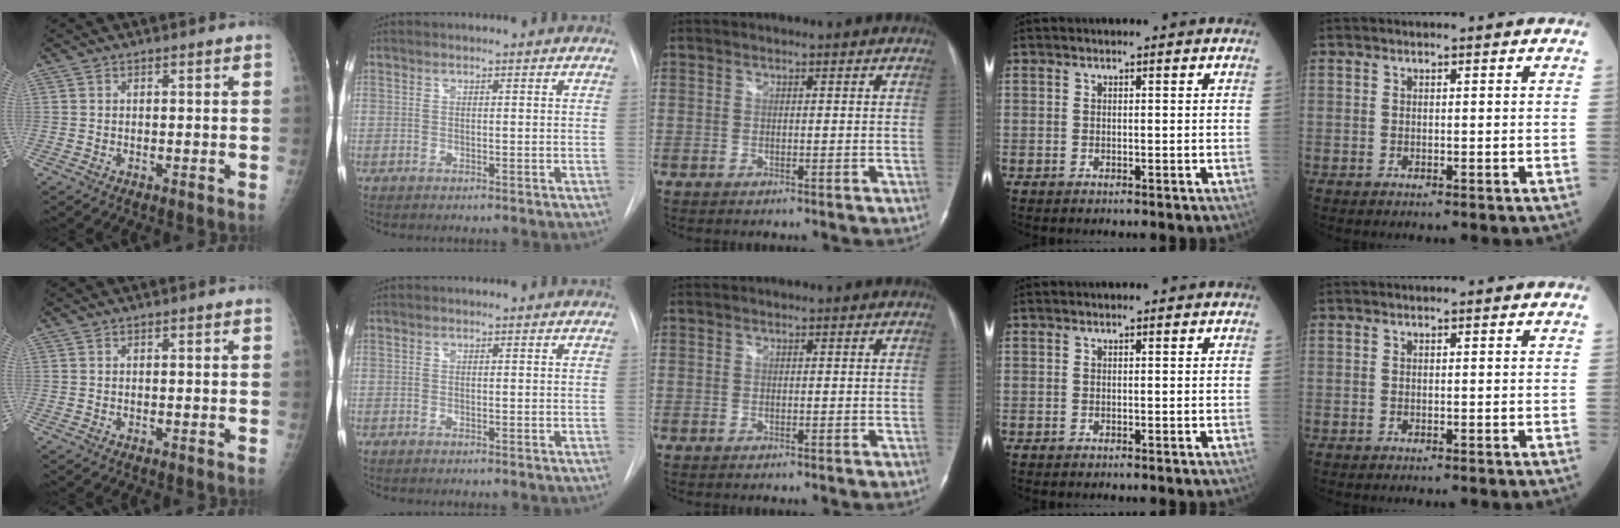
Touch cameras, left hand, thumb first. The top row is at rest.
{}